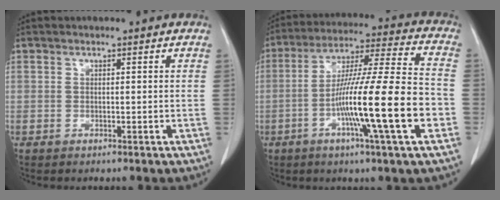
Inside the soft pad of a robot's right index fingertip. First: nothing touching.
{"total": 19.5, "force": [-5.6, 0.1, 18.6], "torque": [-0.311, -0.007, -0.099]}